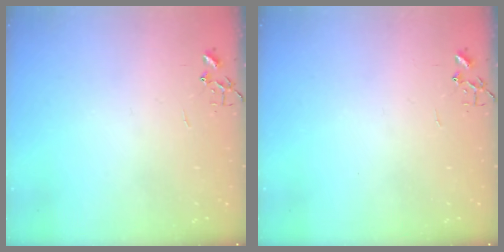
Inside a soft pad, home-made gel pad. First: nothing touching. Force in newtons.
{"total": 0.0}